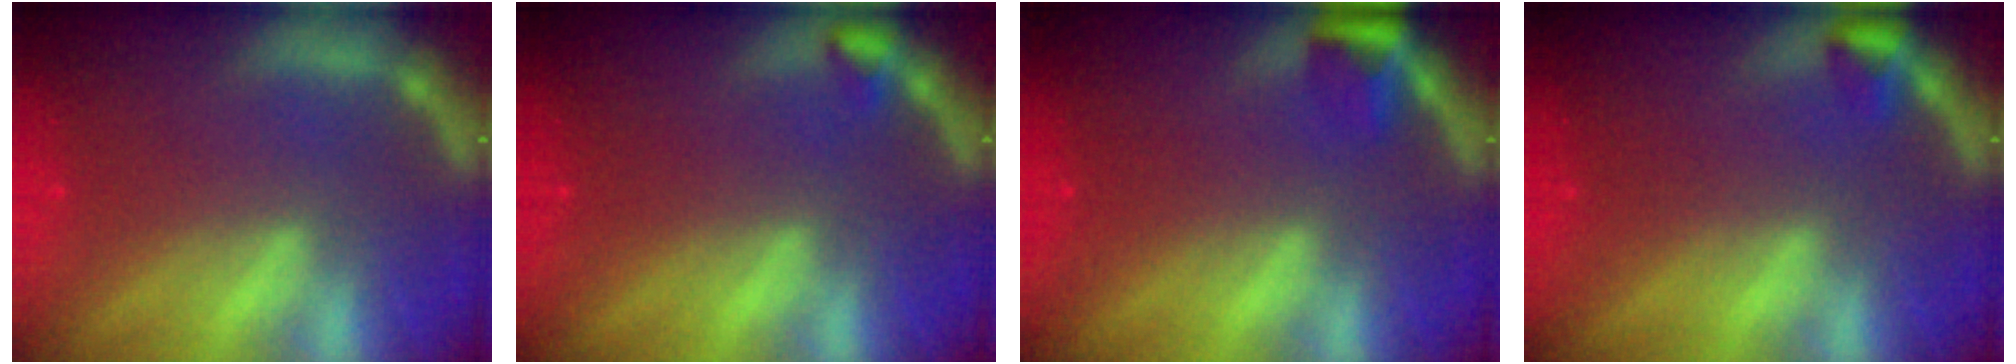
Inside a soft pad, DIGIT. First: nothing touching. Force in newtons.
{"total": 0.9}
{"total": 2.4}
{"total": 1.5}